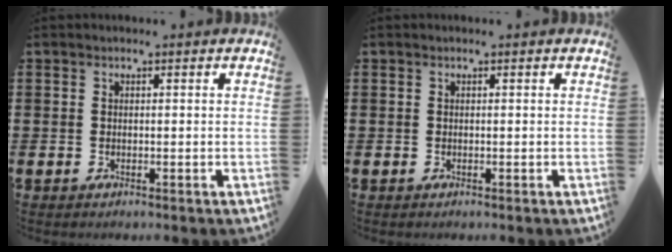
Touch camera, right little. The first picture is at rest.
{"total": 0.0}